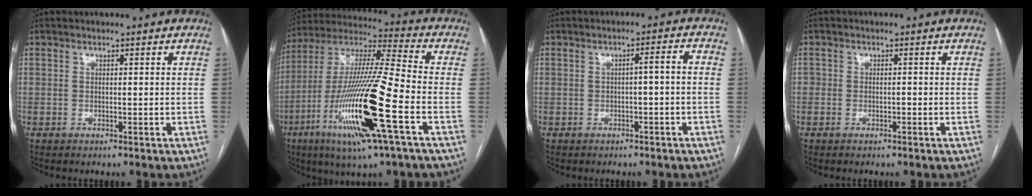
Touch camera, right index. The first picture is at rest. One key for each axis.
{"total": 21.9, "fx": -7.6, "fy": 1.0, "fz": 20.5, "tx": -0.419, "ty": -0.030, "tz": -0.145}
{"total": 2.4, "fx": -0.5, "fy": 0.2, "fz": 2.3, "tx": -0.030, "ty": 0.010, "tz": -0.006}
{"total": 1.1, "fx": -0.4, "fy": 0.8, "fz": 0.7, "tx": -0.013, "ty": 0.007, "tz": -0.006}